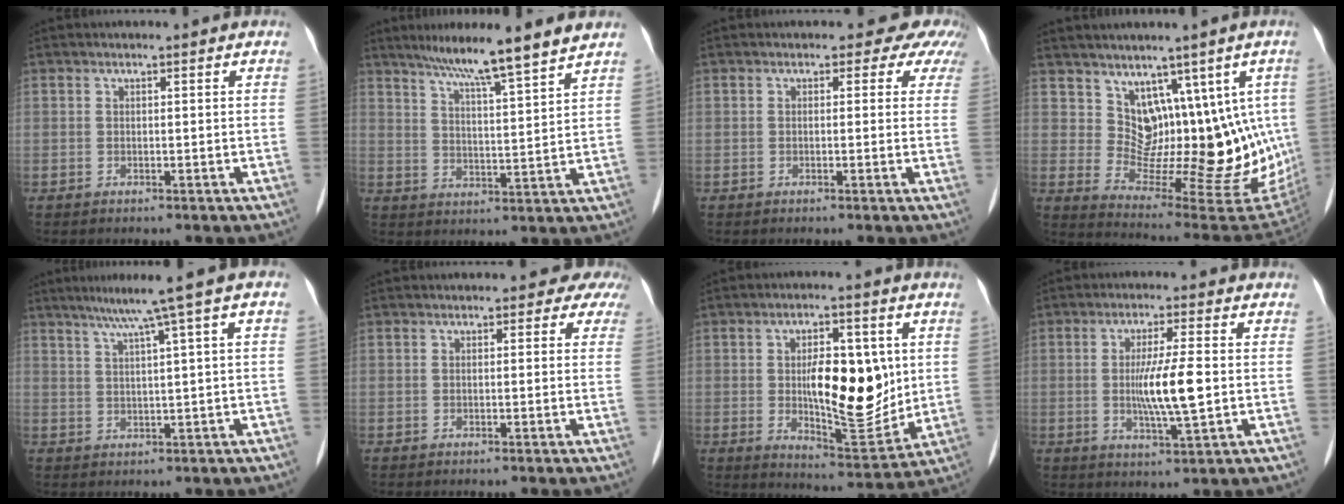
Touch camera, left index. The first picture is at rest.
{"total": 10.7, "force": [8.9, -1.0, 5.9], "torque": [-0.095, 0.003, 0.137]}
{"total": 4.8, "force": [3.7, 2.8, 1.0], "torque": [0.012, 0.004, 0.011]}
{"total": 12.7, "force": [4.1, 6.9, 9.8], "torque": [-0.121, 0.003, 0.086]}
{"total": 7.3, "force": [3.9, -1.0, 6.1], "torque": [-0.092, 0.025, 0.062]}
{"total": 2.6, "force": [1.8, 1.7, 0.4], "torque": [0.016, -0.004, -0.008]}
{"total": 13.2, "force": [1.2, 5.1, 12.1], "torque": [-0.191, -0.002, 0.030]}
{"total": 7.7, "force": [-0.3, 0.6, 7.6], "torque": [-0.149, -0.011, -0.007]}